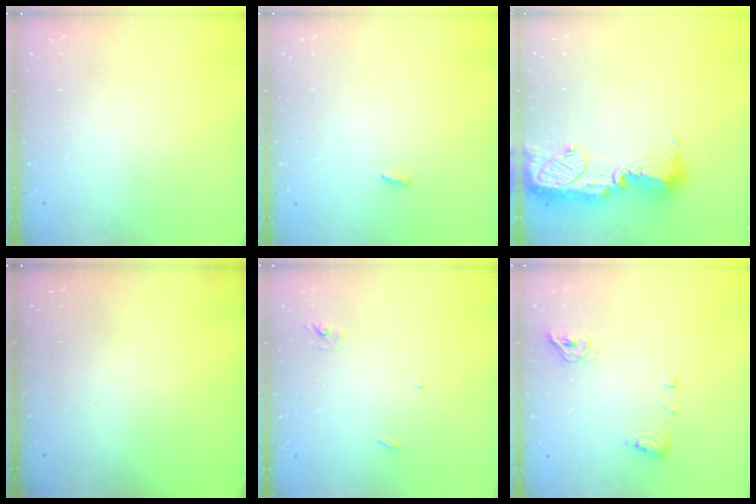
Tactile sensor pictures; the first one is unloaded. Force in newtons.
{"total": 2.9, "press": 2.6, "slide": 1.3}
{"total": 14.9, "press": 14.9, "slide": 1.0}
{"total": 0.0}
{"total": 2.4, "press": 2.4, "slide": 0.1}
{"total": 8.2, "press": 8.1, "slide": 1.5}